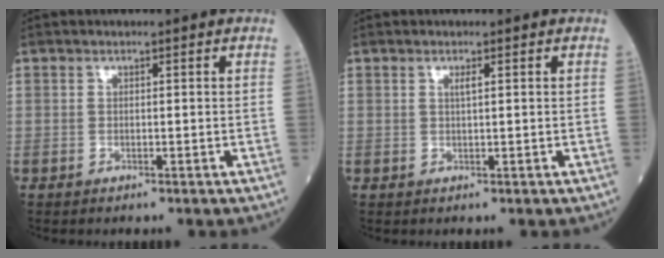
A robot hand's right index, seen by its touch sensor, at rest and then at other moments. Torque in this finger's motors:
{"motor_torque": [0.01, 0.01, -0.01, 0.01]}